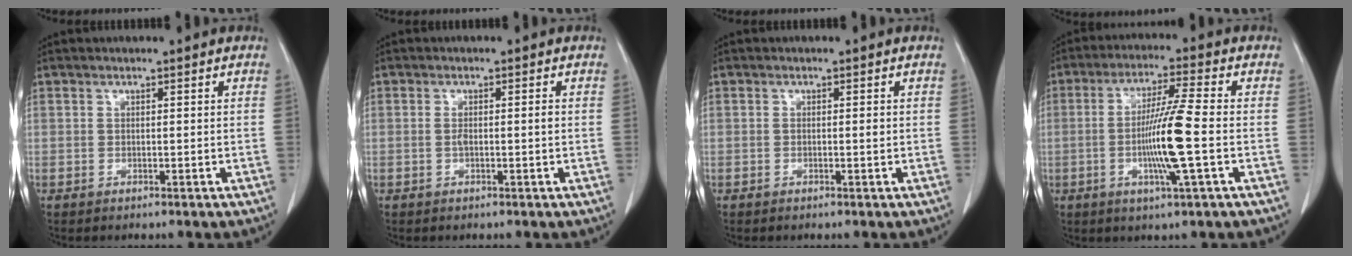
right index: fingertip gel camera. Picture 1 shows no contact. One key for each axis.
{"total": 1.8, "fx": -0.1, "fy": 0.3, "fz": 1.7, "tx": -0.034, "ty": 0.000, "tz": 0.000}
{"total": 0.8, "fx": 0.0, "fy": 0.2, "fz": 0.7, "tx": -0.011, "ty": 0.000, "tz": 0.000}
{"total": 10.0, "fx": -1.8, "fy": -0.7, "fz": 9.8, "tx": -0.188, "ty": -0.009, "tz": -0.037}